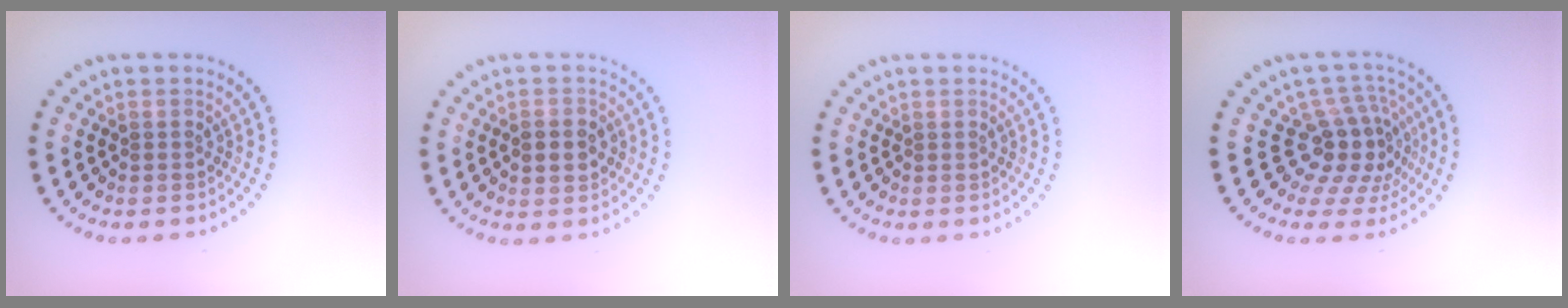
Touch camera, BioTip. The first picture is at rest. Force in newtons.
{"total": 2.2, "press": 2.2, "slide": 0.1}
{"total": 0.0}
{"total": 4.7, "press": 3.7, "slide": 2.8}